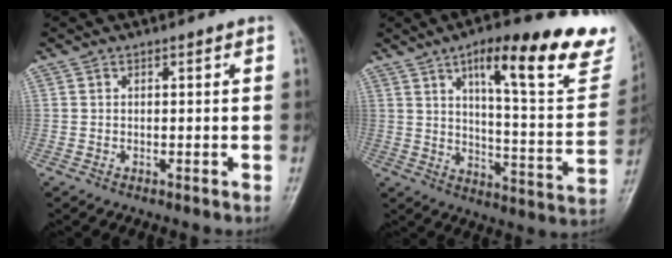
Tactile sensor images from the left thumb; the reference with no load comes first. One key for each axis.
{"total": 23.9, "fx": 15.3, "fy": 6.1, "fz": 17.2, "tx": -0.194, "ty": -0.060, "tz": 0.210}